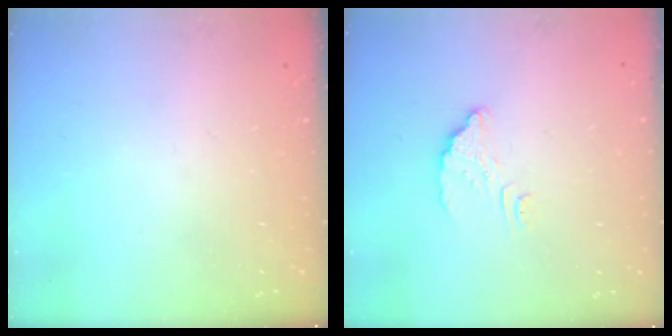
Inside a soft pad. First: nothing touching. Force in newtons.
{"total": 3.8, "press": 3.8, "slide": 0.3}